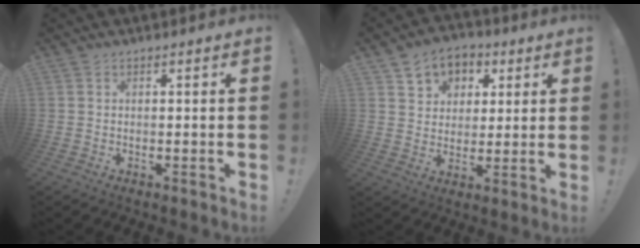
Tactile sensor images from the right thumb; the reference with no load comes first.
{"total": 8.5, "force": [3.7, 7.2, 2.4], "torque": [-0.025, -0.022, 0.073]}